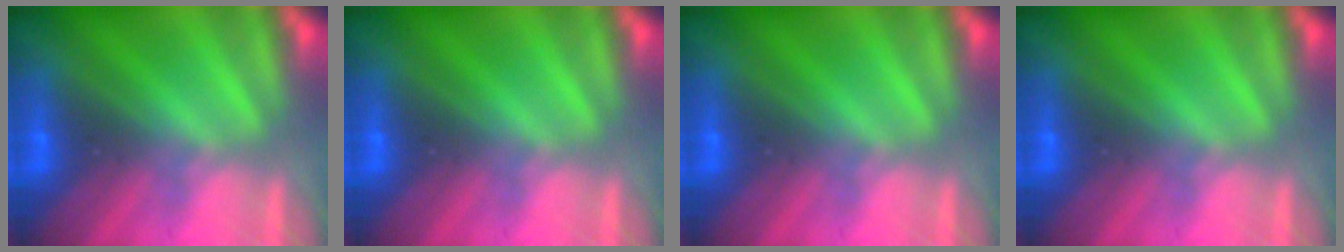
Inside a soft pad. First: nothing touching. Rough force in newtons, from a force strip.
{"total": 0.0}
{"total": 0.0}
{"total": 0.0}